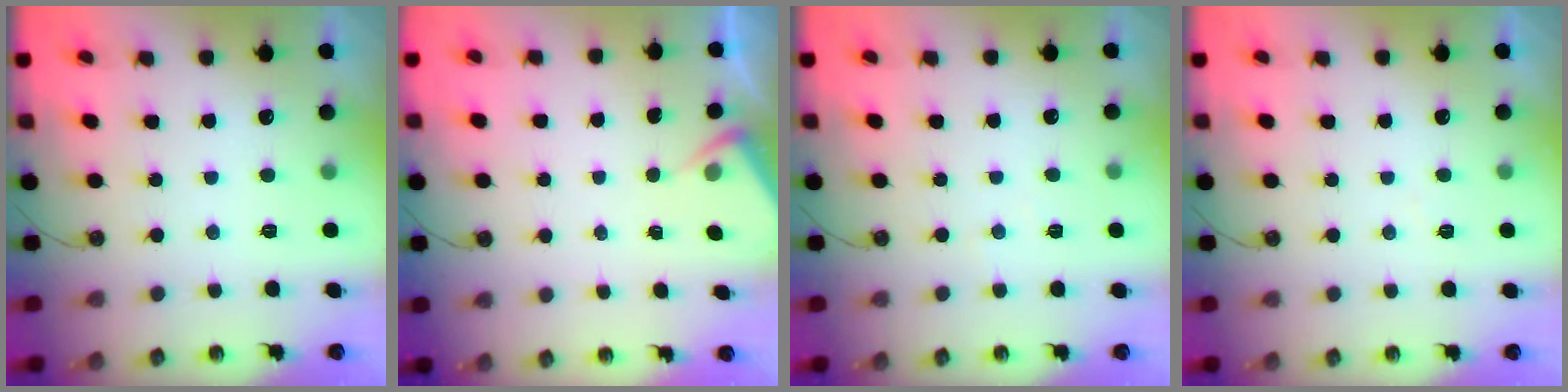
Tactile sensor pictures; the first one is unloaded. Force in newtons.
{"total": 2.8, "press": 2.8, "slide": 0.5}
{"total": 2.2, "press": 2.2, "slide": 0.4}
{"total": 3.5, "press": 3.4, "slide": 0.6}